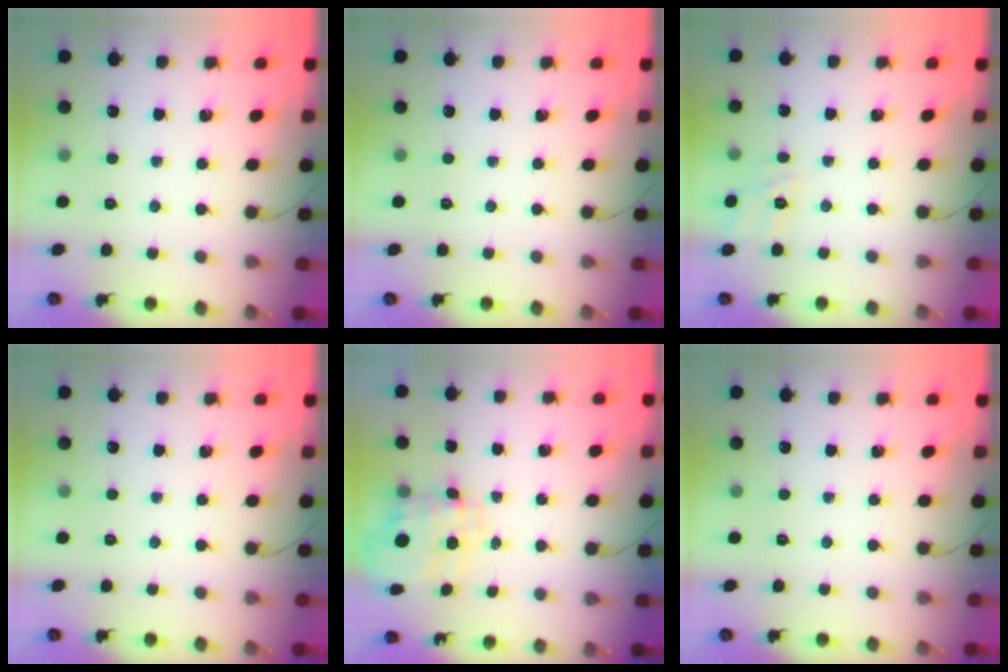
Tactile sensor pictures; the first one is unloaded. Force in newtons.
{"total": 0.0}
{"total": 10.1, "press": 10.0, "slide": 1.5}
{"total": 0.0}
{"total": 3.5, "press": 3.3, "slide": 1.2}
{"total": 0.0}